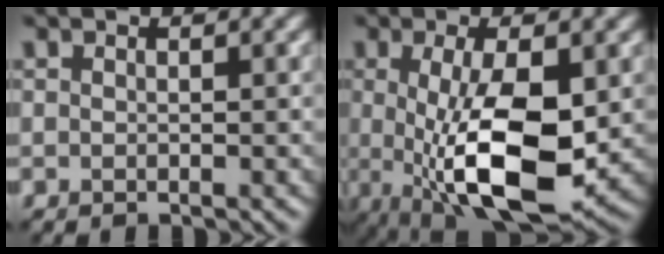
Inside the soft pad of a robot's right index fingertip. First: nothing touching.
{"total": 10.2, "force": [-1.0, 3.7, 9.4], "torque": [-0.176, -0.023, -0.007]}